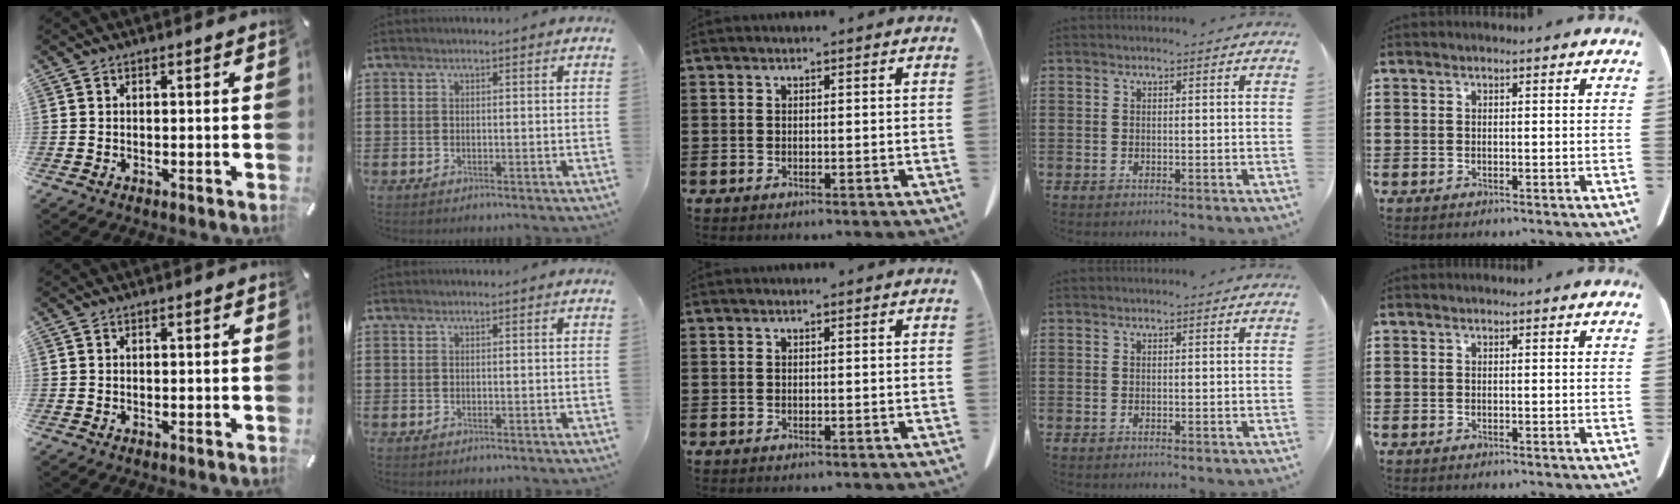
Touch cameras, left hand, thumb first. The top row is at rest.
{}